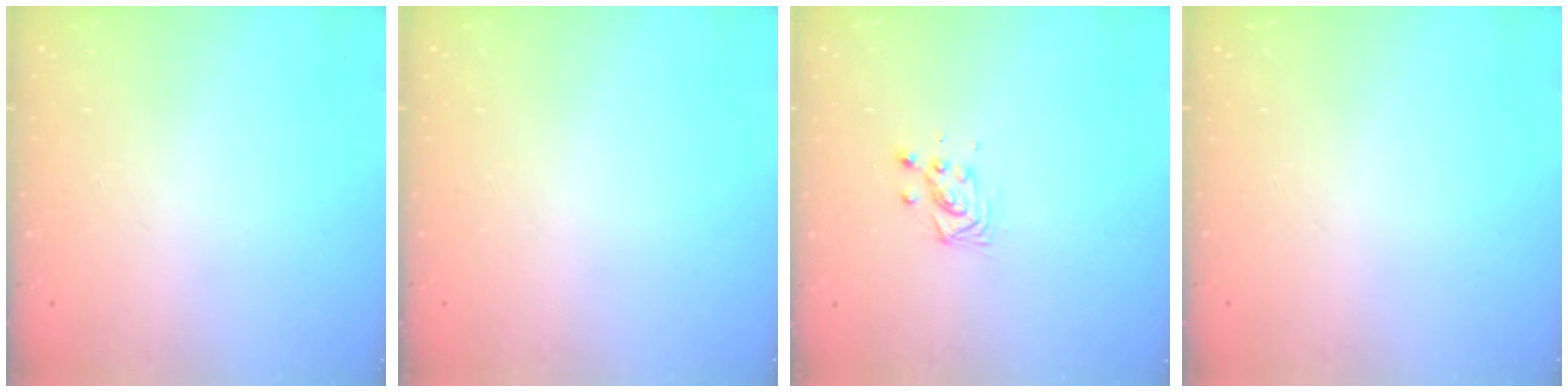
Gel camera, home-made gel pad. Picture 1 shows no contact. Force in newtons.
{"total": 0.0}
{"total": 4.1, "press": 4.1, "slide": 0.2}
{"total": 0.0}